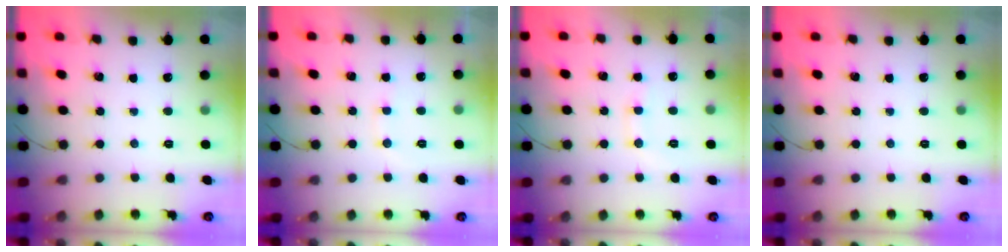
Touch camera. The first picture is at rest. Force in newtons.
{"total": 5.0, "press": 4.8, "slide": 1.2}
{"total": 6.4, "press": 6.1, "slide": 1.8}
{"total": 0.0}